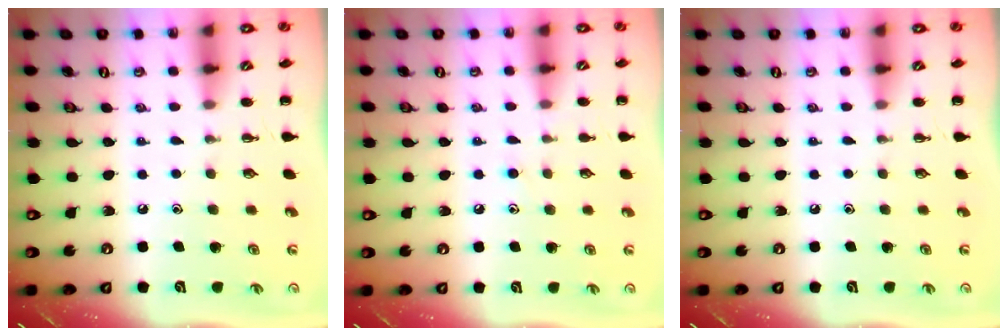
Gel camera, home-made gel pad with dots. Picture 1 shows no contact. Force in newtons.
{"total": 6.7, "press": 6.3, "slide": 2.4}
{"total": 0.0}